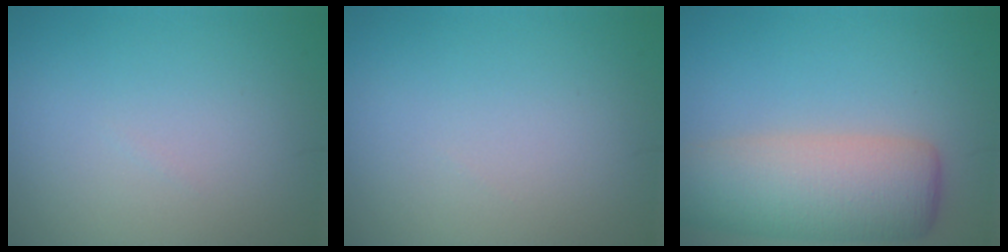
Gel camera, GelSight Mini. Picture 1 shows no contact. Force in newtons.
{"total": 0.0}
{"total": 8.0, "press": 7.9, "slide": 0.7}